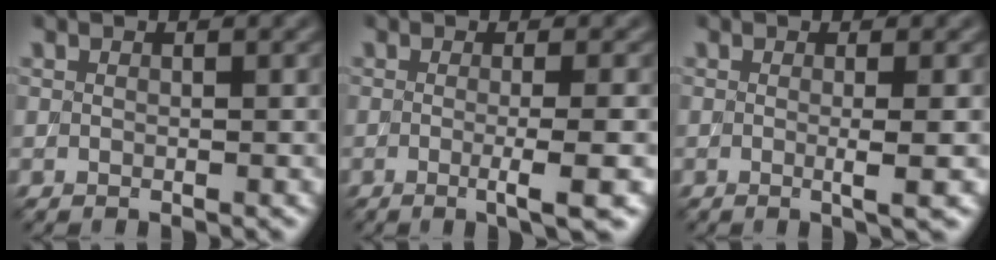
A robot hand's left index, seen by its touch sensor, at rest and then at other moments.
{"total": 4.1, "force": [-0.7, 0.9, 3.9], "torque": [-0.052, -0.008, -0.012]}
{"total": 2.5, "force": [-0.1, 0.6, 2.4], "torque": [-0.034, -0.006, -0.008]}